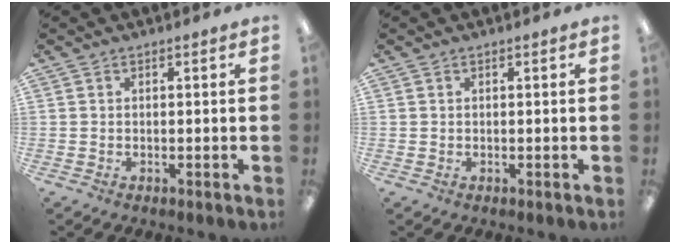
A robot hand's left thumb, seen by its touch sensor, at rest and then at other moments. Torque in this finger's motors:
{"motor_torque": [-0.17, -0.02, -0.18, 0.17, 0.00]}